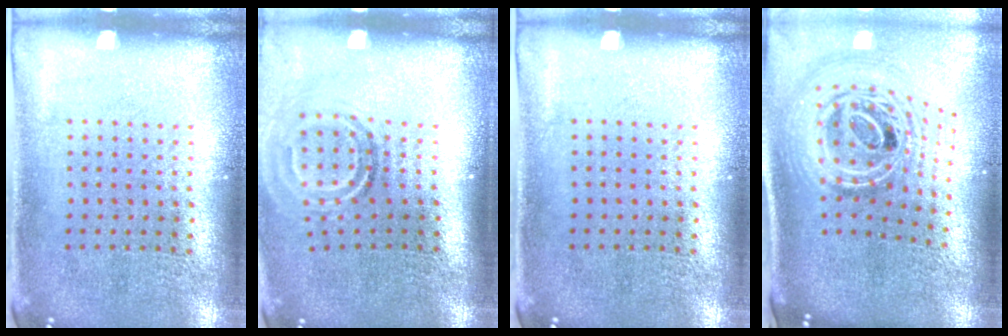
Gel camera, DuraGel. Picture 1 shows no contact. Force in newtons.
{"total": 1.9, "press": 1.1, "slide": 1.5}
{"total": 0.0}
{"total": 3.0, "press": 2.0, "slide": 2.2}